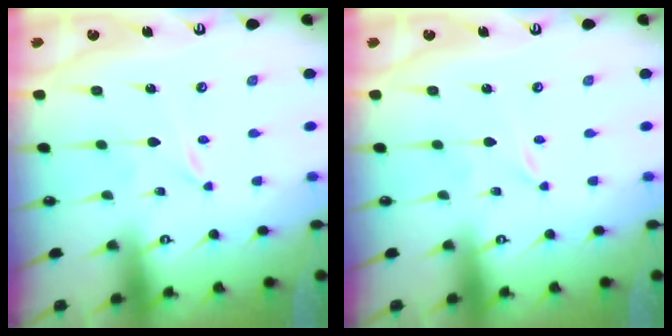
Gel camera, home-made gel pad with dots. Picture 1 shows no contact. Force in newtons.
{"total": 0.0}